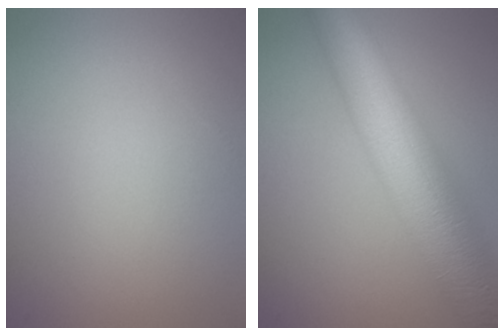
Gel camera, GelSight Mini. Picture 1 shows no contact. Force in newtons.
{"total": 11.7, "press": 11.7, "slide": 0.4}